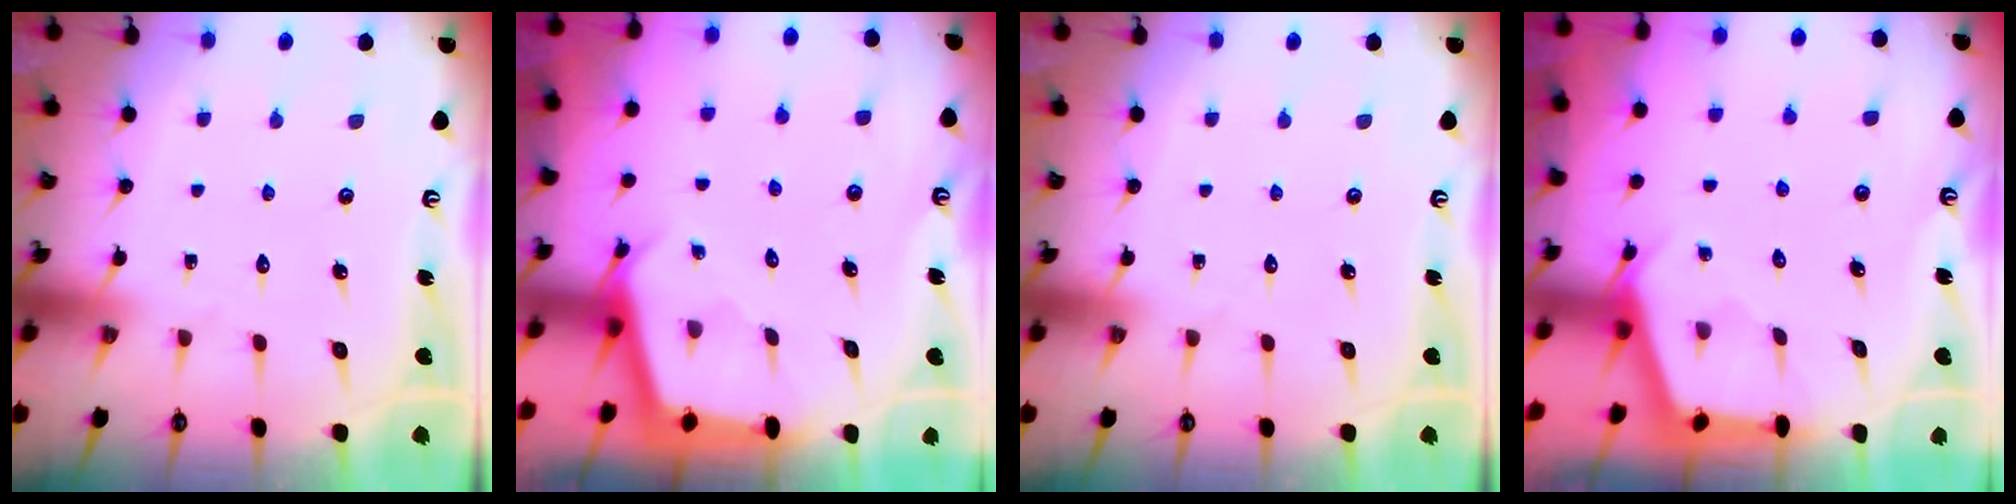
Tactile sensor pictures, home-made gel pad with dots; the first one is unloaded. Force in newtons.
{"total": 2.5, "press": 2.5, "slide": 0.4}
{"total": 0.0}
{"total": 2.7, "press": 2.7, "slide": 0.3}